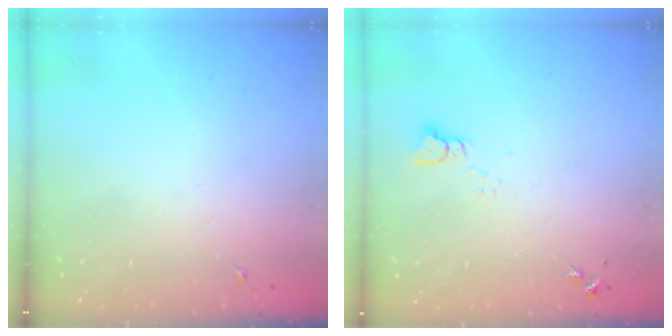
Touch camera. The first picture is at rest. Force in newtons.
{"total": 2.2, "press": 2.2, "slide": 0.2}